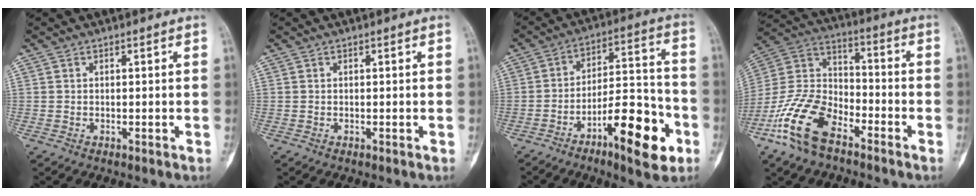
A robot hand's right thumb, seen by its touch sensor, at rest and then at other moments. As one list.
[{"total": 0.0}, {"total": 16.4, "force": [-7.9, 5.4, 13.4], "torque": [-0.186, 0.061, -0.121]}, {"total": 16.2, "force": [-9.6, 8.5, 9.9], "torque": [-0.199, 0.055, -0.195]}]